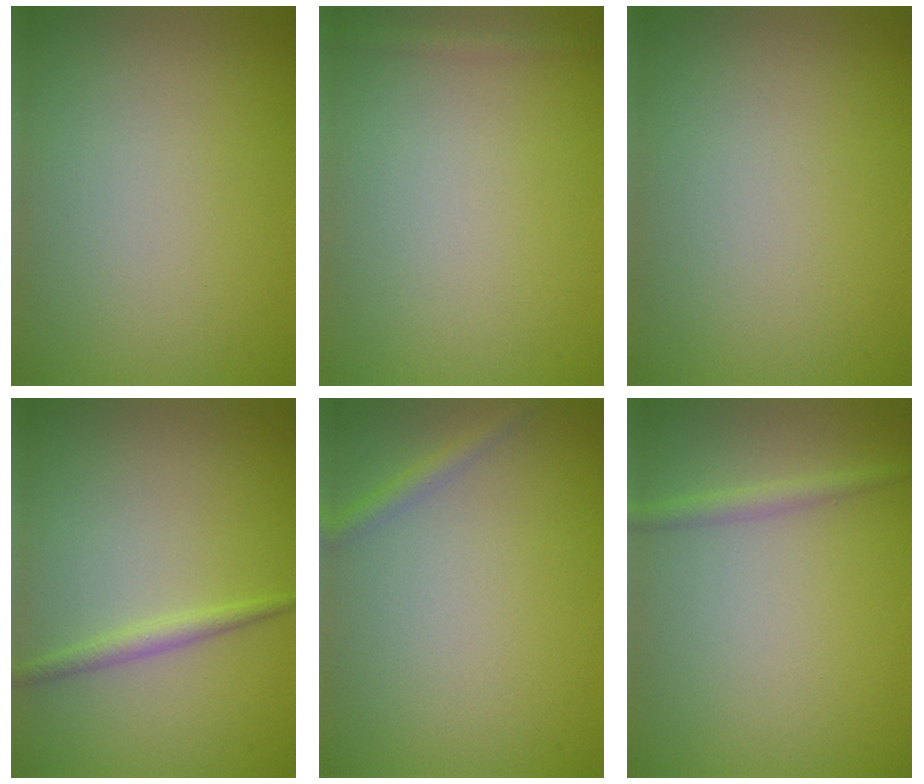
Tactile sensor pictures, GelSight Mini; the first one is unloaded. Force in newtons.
{"total": 1.0, "press": 1.0, "slide": 0.1}
{"total": 0.0}
{"total": 1.4, "press": 1.4, "slide": 0.1}
{"total": 1.3, "press": 1.3, "slide": 0.1}
{"total": 1.4, "press": 1.4, "slide": 0.1}